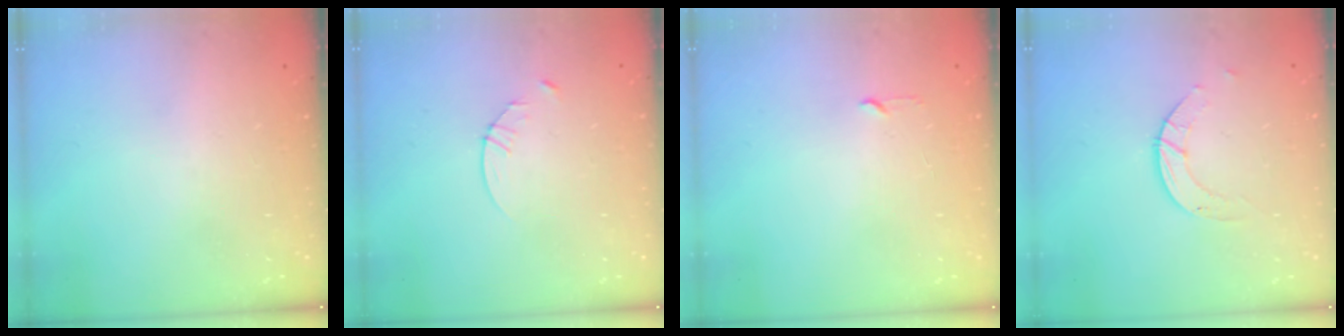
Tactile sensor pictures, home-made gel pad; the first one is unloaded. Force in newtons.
{"total": 2.9, "press": 2.9, "slide": 0.4}
{"total": 2.3, "press": 2.2, "slide": 0.3}
{"total": 2.8, "press": 2.8, "slide": 0.3}